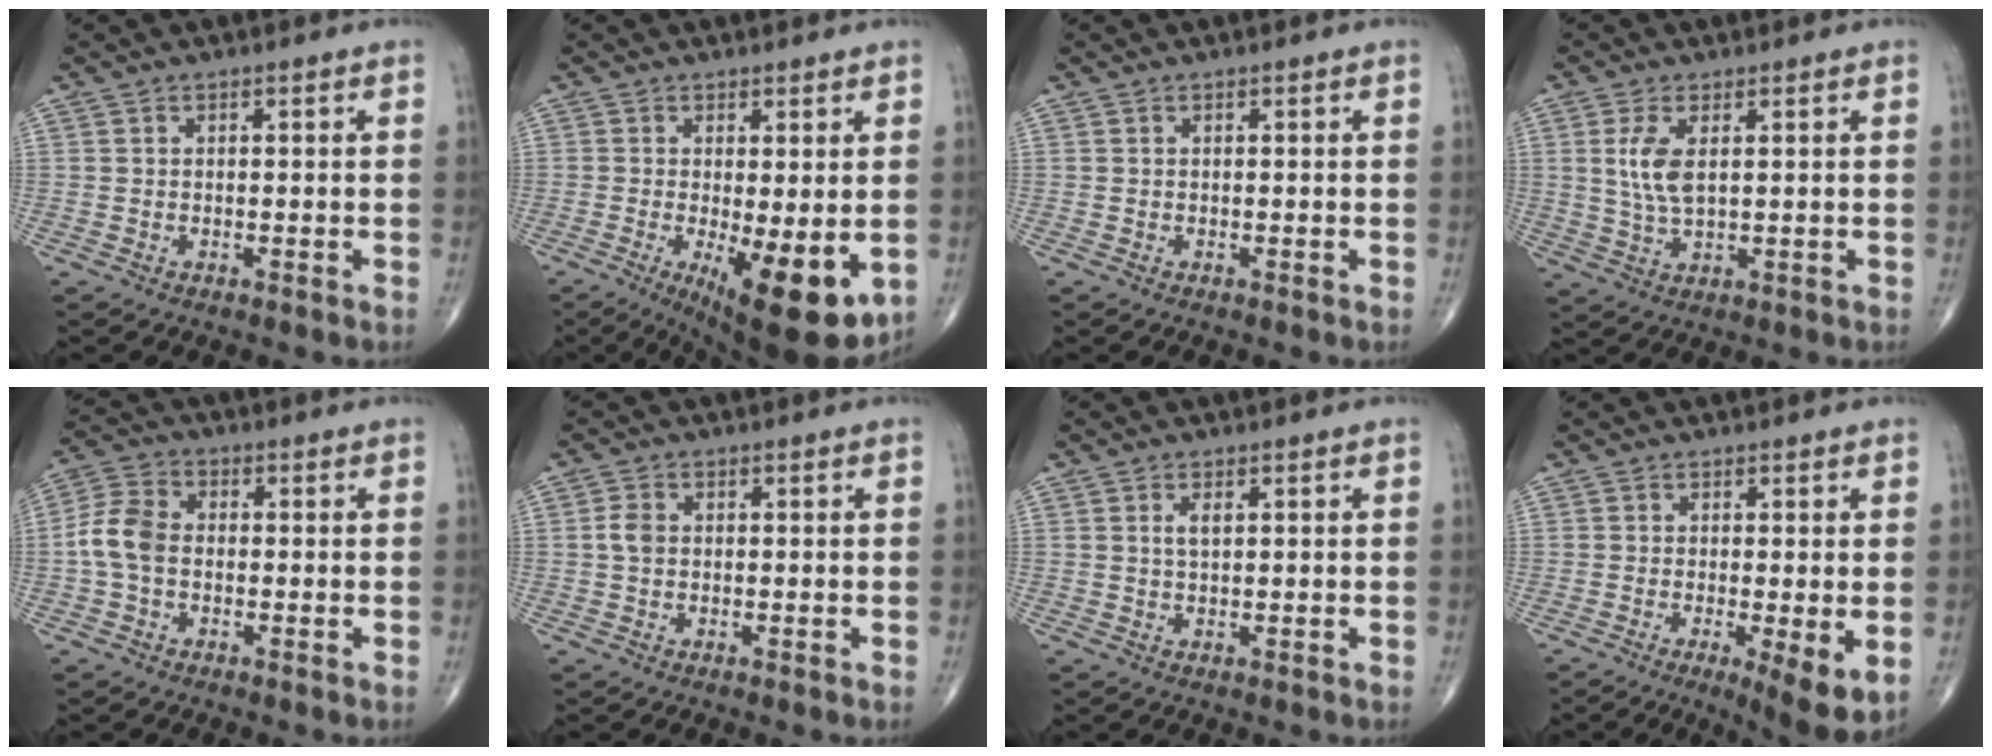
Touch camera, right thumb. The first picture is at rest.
{"total": 12.6, "force": [-3.0, 4.1, 11.6], "torque": [-0.162, -0.028, -0.032]}
{"total": 0.0}
{"total": 6.0, "force": [1.4, 2.6, 5.2], "torque": [-0.116, -0.008, 0.034]}
{"total": 7.0, "force": [-0.8, 4.8, 5.0], "torque": [-0.102, 0.021, -0.028]}
{"total": 2.5, "force": [0.0, 1.8, 1.7], "torque": [-0.034, 0.003, -0.004]}
{"total": 2.0, "force": [0.6, 0.9, 1.6], "torque": [-0.031, 0.000, 0.013]}
{"total": 7.3, "force": [-1.6, 1.6, 7.0], "torque": [-0.111, -0.024, -0.025]}